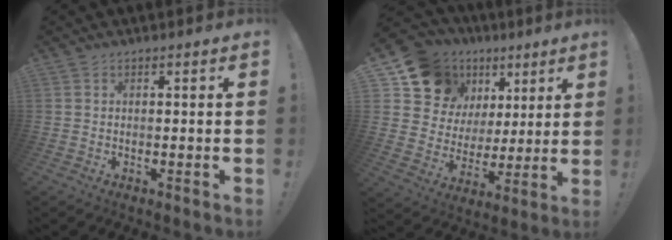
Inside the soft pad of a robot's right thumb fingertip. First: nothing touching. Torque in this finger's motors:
{"motor_torque": [1.11, 1.34, 0.03, 0.12, 0.01]}